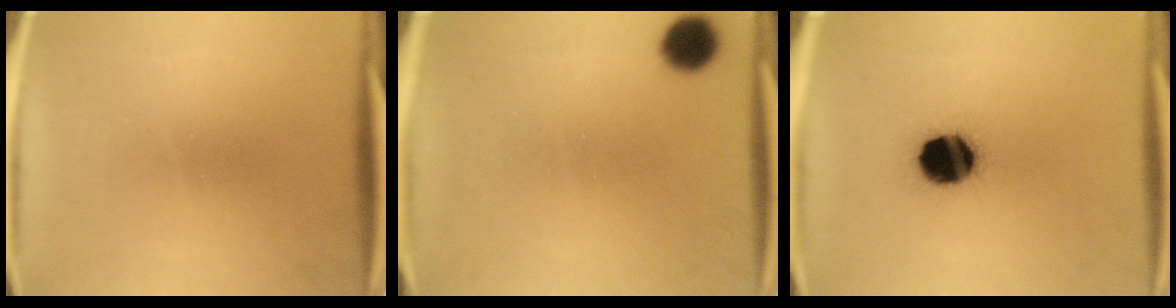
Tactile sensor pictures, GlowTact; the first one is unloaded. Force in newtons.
{"total": 6.8}
{"total": 14.2}